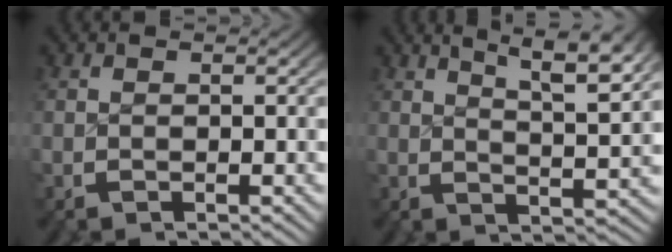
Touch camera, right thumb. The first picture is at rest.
{"total": 7.3, "force": [4.2, 2.9, 5.2], "torque": [-0.065, 0.008, 0.061]}